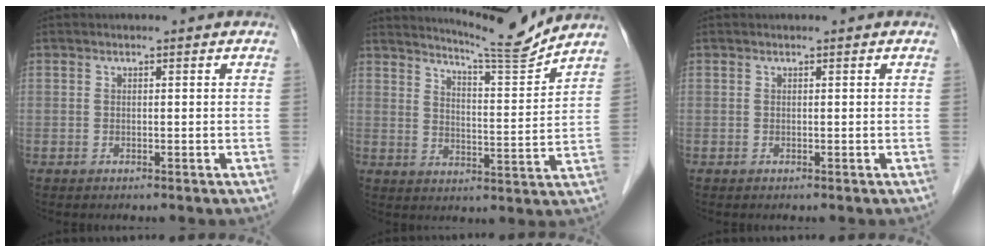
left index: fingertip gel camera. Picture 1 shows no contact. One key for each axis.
{"total": 9.4, "fx": 9.1, "fy": -1.7, "fz": 1.6, "tx": -0.042, "ty": -0.034, "tz": 0.143}
{"total": 0.0}